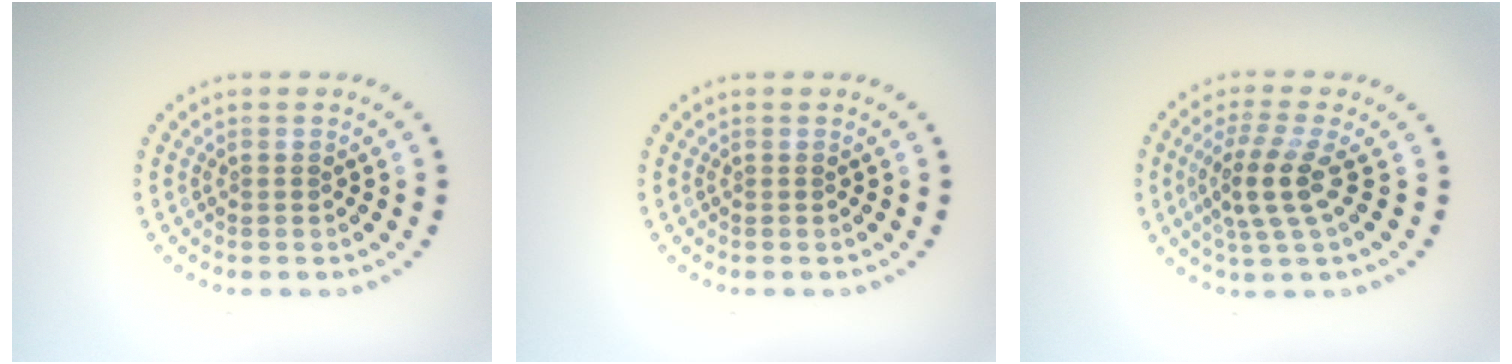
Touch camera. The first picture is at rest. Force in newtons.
{"total": 0.0}
{"total": 3.8, "press": 3.1, "slide": 2.2}